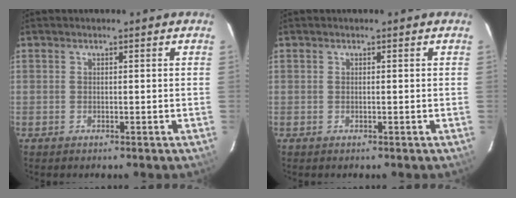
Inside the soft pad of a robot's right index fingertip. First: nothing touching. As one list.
[{"total": 0.0}]